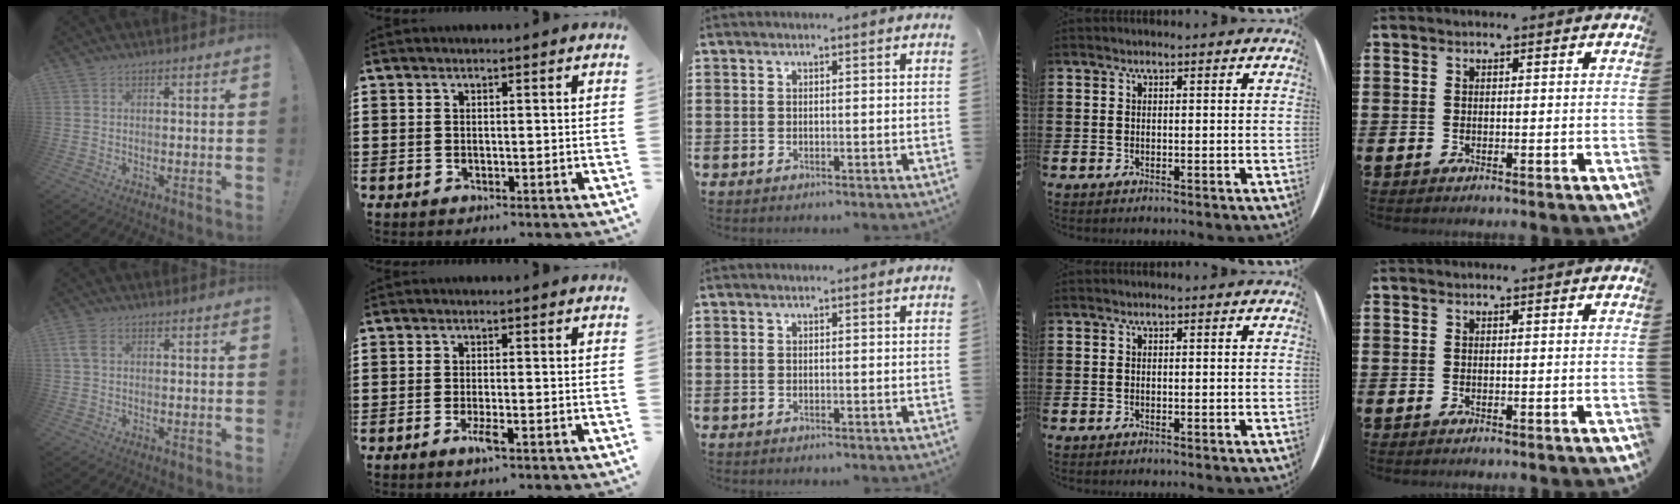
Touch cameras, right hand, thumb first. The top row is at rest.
{"thumb": {"total": 2.9, "force": [1.0, 1.6, 2.2], "torque": [-0.048, 0.005, 0.019]}, "index": {"total": 2.3, "force": [-1.1, 0.2, 2.0], "torque": [-0.048, -0.009, -0.025]}}